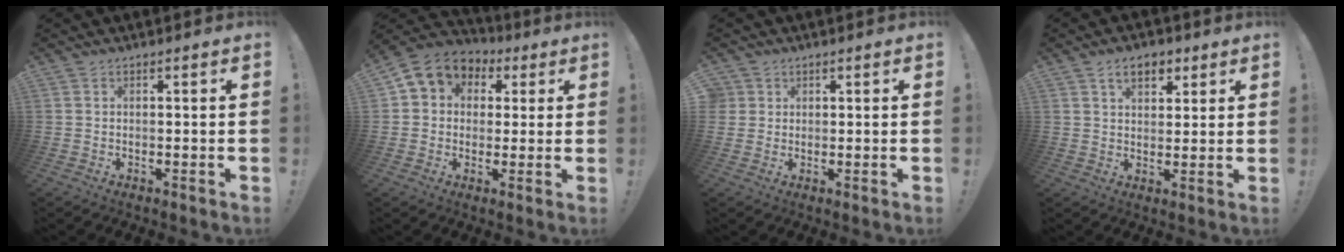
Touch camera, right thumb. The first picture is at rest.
{"total": 7.8, "force": [2.4, 6.9, 2.8], "torque": [-0.037, -0.012, 0.049]}
{"total": 2.5, "force": [1.0, 2.2, 0.2], "torque": [-0.009, 0.001, 0.020]}
{"total": 7.3, "force": [3.7, 4.8, 4.2], "torque": [-0.062, -0.003, 0.068]}